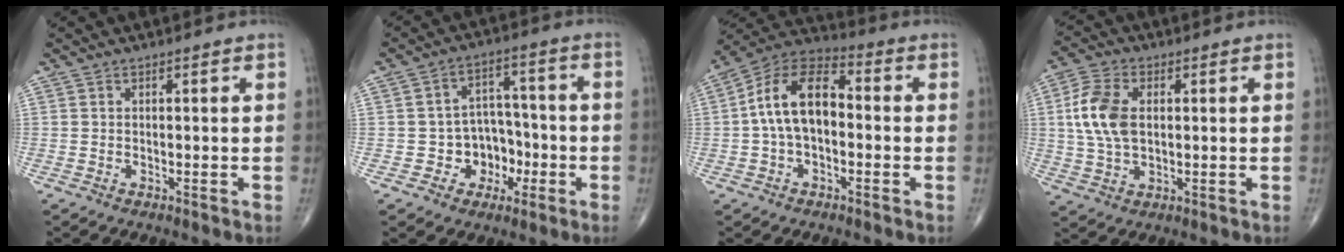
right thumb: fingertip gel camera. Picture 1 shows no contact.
{"total": 8.4, "force": [-2.6, 7.3, 3.2], "torque": [0.012, 0.041, -0.037]}
{"total": 13.4, "force": [-0.2, 7.9, 10.8], "torque": [-0.182, 0.042, -0.018]}
{"total": 10.1, "force": [1.4, 6.1, 7.9], "torque": [-0.164, 0.005, 0.029]}